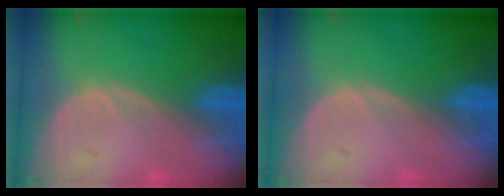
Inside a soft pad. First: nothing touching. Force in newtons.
{"total": 0.0}